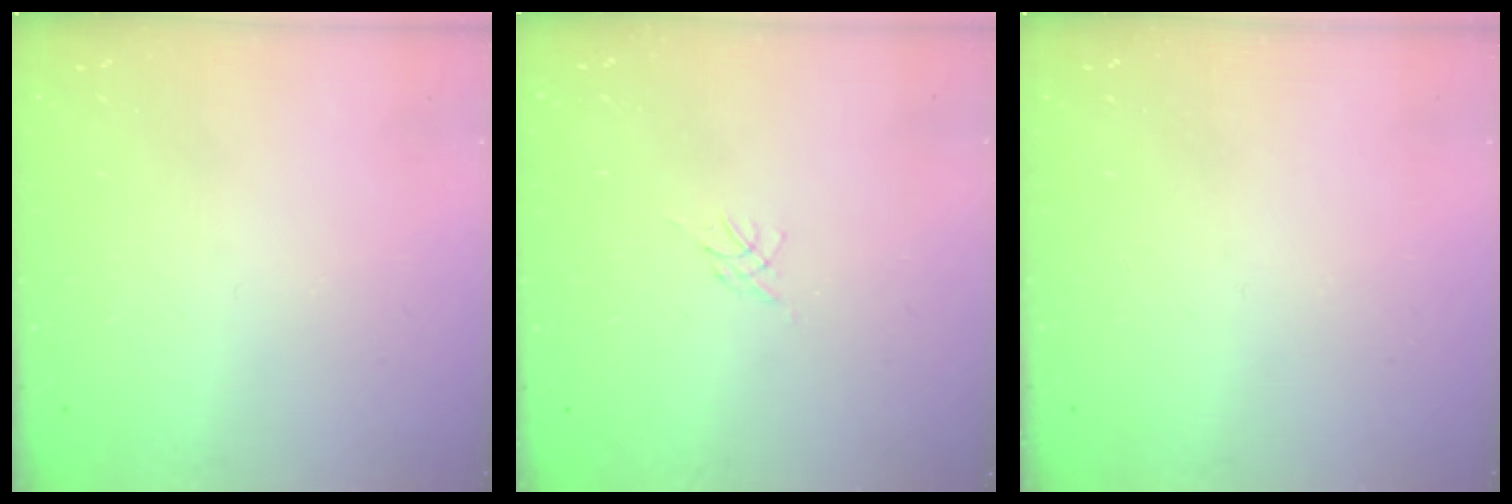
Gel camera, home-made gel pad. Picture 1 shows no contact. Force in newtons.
{"total": 0.0}
{"total": 0.0}